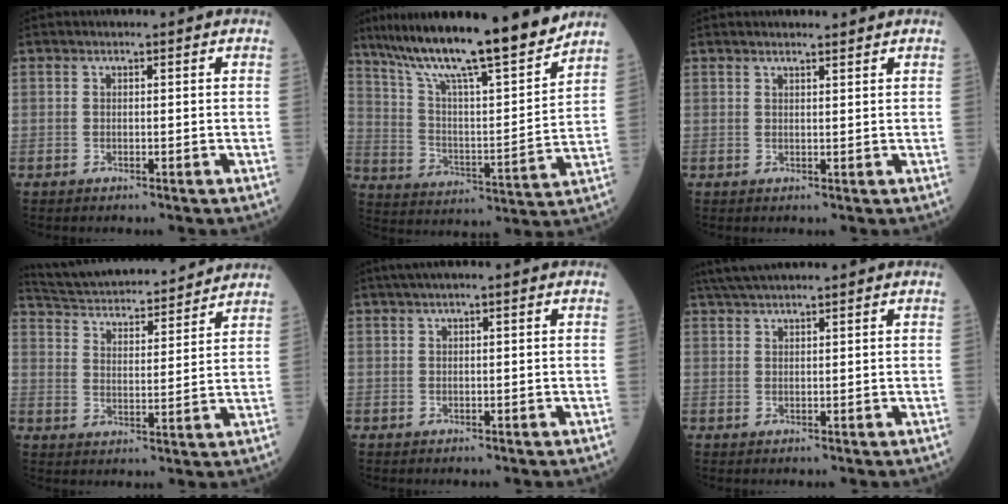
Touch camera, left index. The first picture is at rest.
{"total": 19.4, "force": [16.4, 0.7, 10.3], "torque": [-0.171, -0.005, 0.269]}
{"total": 2.4, "force": [2.3, 0.0, 0.7], "torque": [-0.010, 0.007, 0.031]}
{"total": 18.8, "force": [17.6, 2.7, 6.1], "torque": [-0.105, 0.024, 0.262]}
{"total": 2.0, "force": [1.1, -0.1, 1.6], "torque": [-0.036, 0.015, 0.021]}
{"total": 4.4, "force": [3.9, -0.3, 2.0], "torque": [-0.039, 0.026, 0.076]}